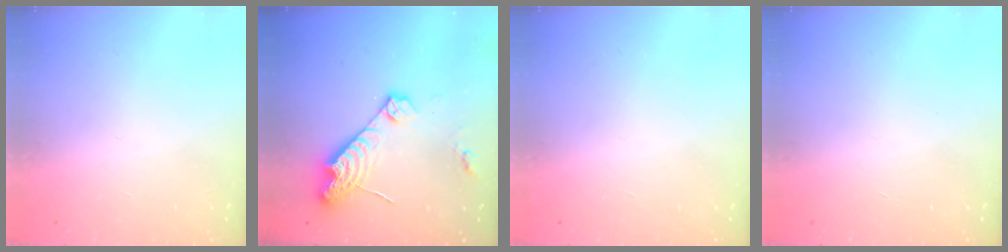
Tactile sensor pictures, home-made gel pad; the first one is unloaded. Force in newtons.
{"total": 14.7, "press": 14.6, "slide": 1.2}
{"total": 0.0}
{"total": 0.0}